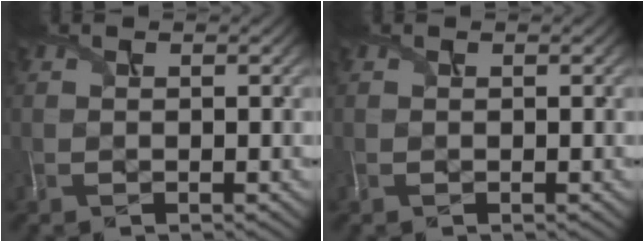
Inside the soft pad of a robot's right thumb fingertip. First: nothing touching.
{"total": 0.0}